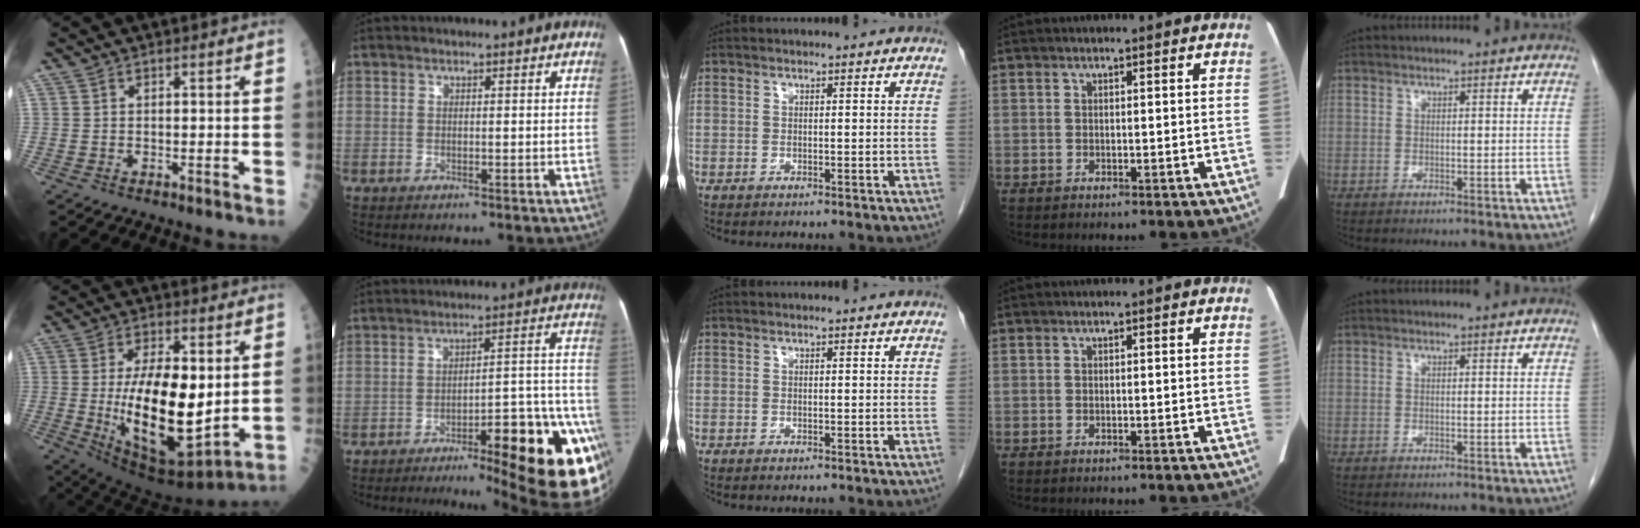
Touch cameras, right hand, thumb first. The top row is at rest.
{"thumb": {"total": 20.8, "force": [0.2, 8.6, 18.9], "torque": [-0.321, -0.031, 0.020]}, "index": {"total": 21.9, "force": [-11.4, 2.9, 18.5], "torque": [-0.142, 0.026, -0.155]}}